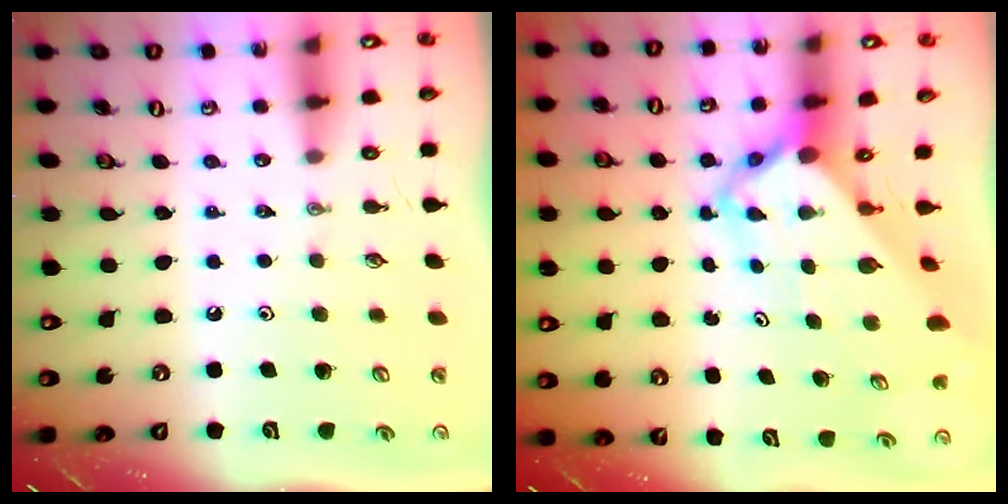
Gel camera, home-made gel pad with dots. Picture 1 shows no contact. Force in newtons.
{"total": 4.9, "press": 4.9, "slide": 0.5}